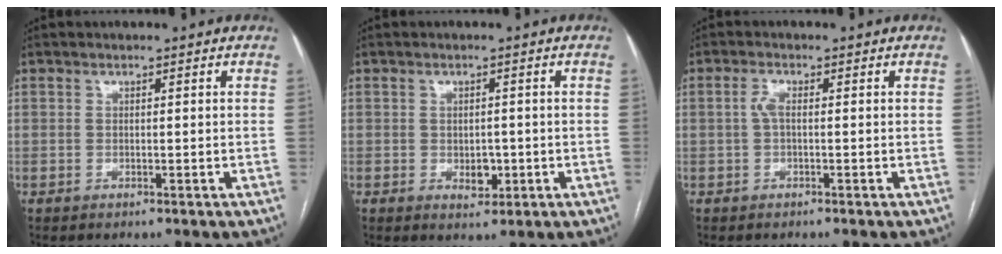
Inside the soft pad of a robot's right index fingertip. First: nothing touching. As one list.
[{"total": 2.9, "force": [-0.9, 1.9, 2.0], "torque": [-0.026, 0.002, -0.004]}, {"total": 1.8, "force": [-0.2, 0.7, 1.7], "torque": [-0.036, 0.005, -0.005]}]